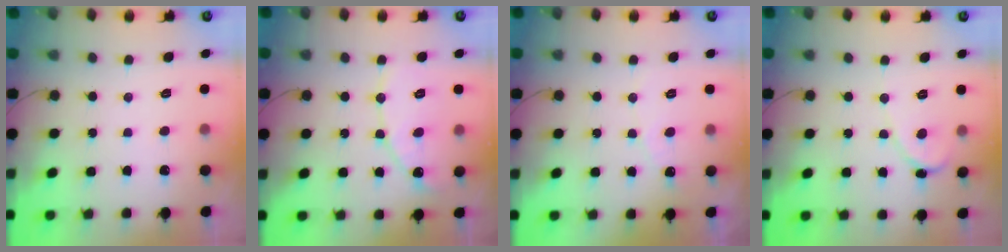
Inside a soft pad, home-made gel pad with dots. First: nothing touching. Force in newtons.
{"total": 9.5, "press": 9.5, "slide": 0.8}
{"total": 3.1, "press": 3.1, "slide": 0.2}
{"total": 1.6, "press": 1.6, "slide": 0.0}